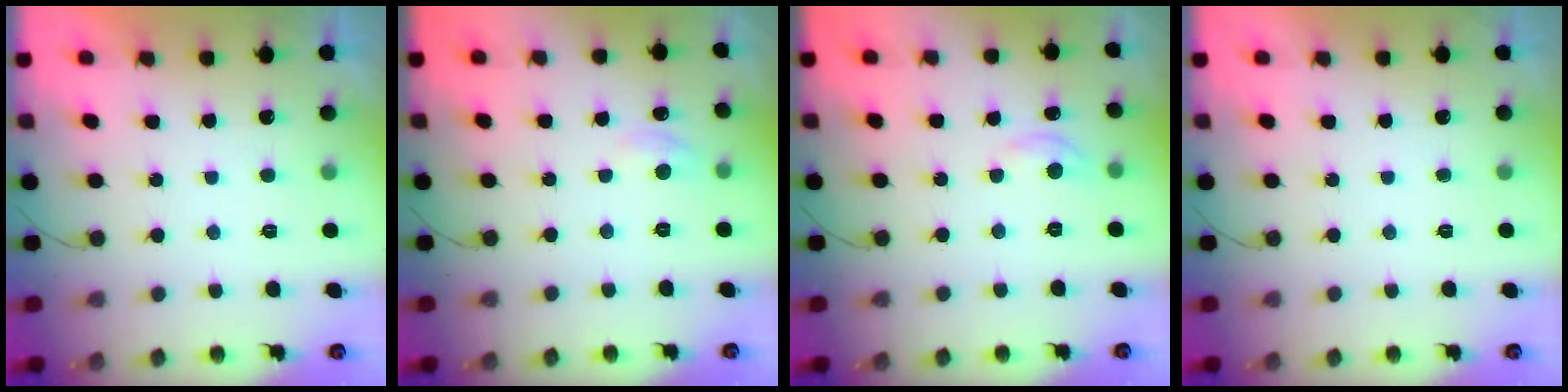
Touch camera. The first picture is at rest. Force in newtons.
{"total": 5.7, "press": 5.7, "slide": 0.9}
{"total": 2.9, "press": 2.8, "slide": 0.4}
{"total": 0.0}